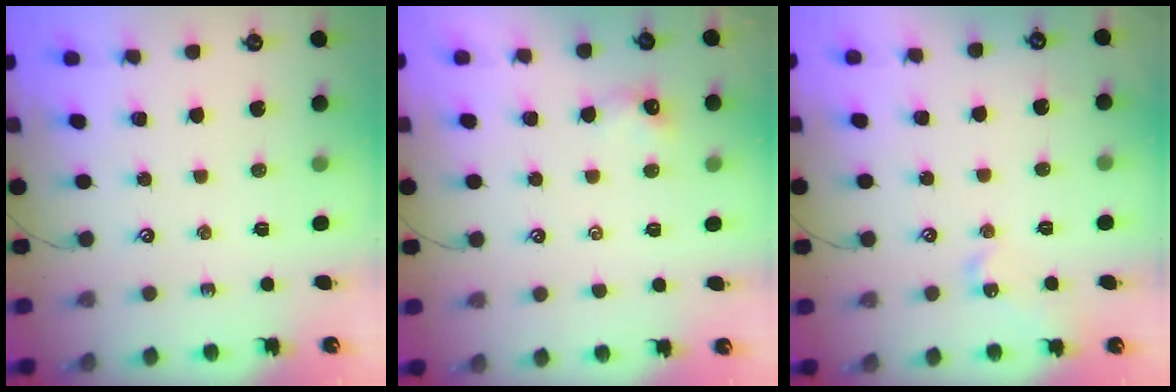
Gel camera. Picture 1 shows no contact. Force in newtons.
{"total": 0.0}
{"total": 3.8, "press": 3.7, "slide": 0.8}